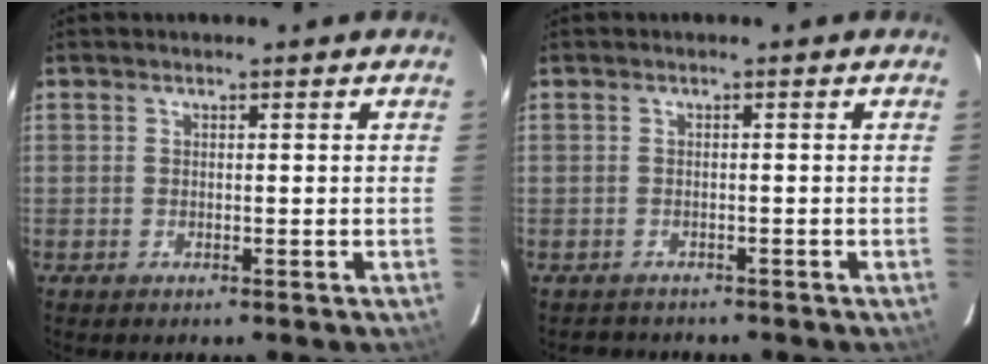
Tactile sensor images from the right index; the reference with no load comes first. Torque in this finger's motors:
{"motor_torque": [-0.03, -0.06, 0.01, 0.01]}